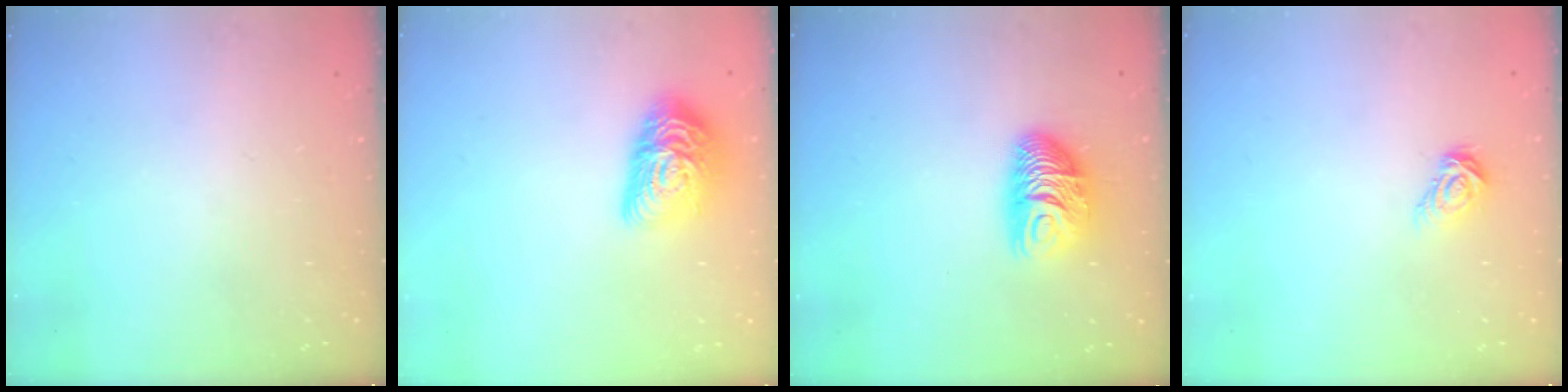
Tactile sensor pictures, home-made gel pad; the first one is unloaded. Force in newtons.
{"total": 15.0, "press": 14.9, "slide": 1.0}
{"total": 9.5, "press": 9.5, "slide": 0.6}
{"total": 5.7, "press": 5.6, "slide": 0.5}